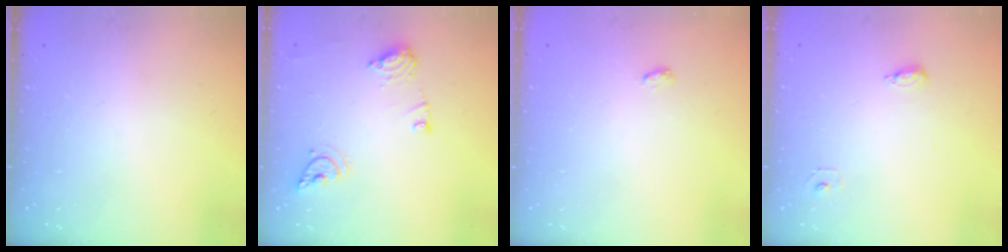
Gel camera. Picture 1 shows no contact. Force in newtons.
{"total": 10.3, "press": 10.2, "slide": 1.1}
{"total": 6.4, "press": 3.3, "slide": 5.5}
{"total": 5.4, "press": 5.3, "slide": 1.2}